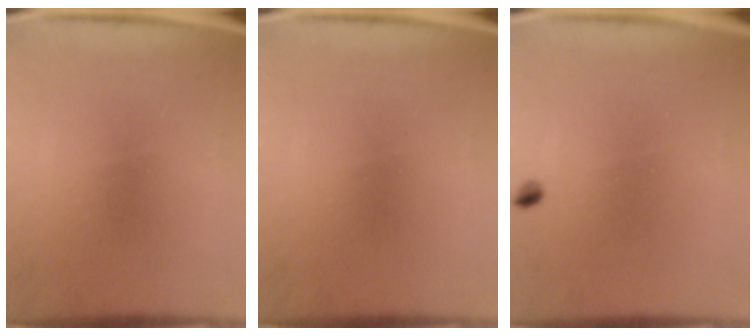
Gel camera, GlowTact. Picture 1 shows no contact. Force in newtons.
{"total": 0.0}
{"total": 1.0}